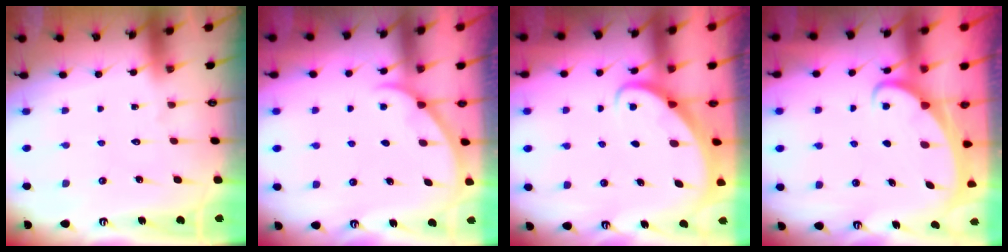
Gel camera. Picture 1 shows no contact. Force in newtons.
{"total": 2.1, "press": 2.0, "slide": 0.3}
{"total": 2.3, "press": 2.3, "slide": 0.2}
{"total": 2.1, "press": 2.0, "slide": 0.3}